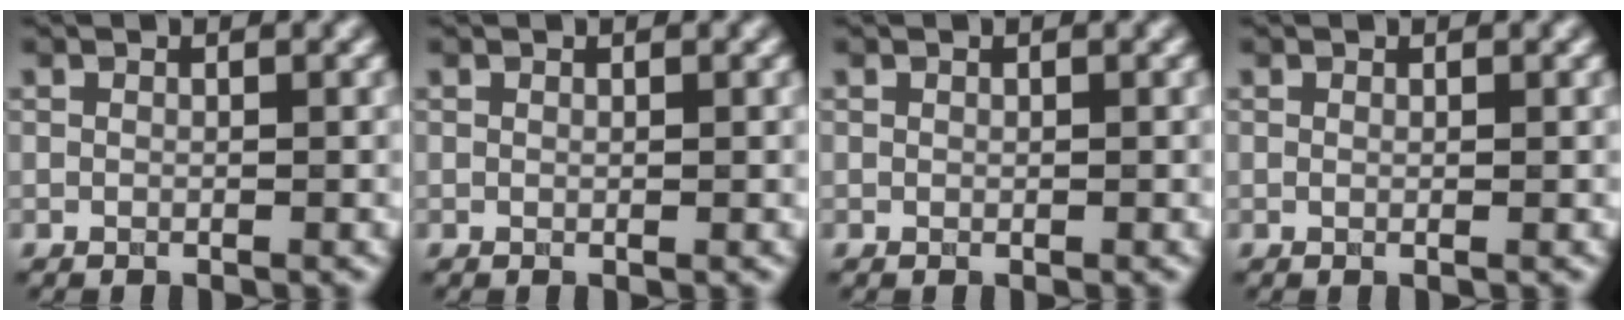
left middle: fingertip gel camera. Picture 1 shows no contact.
{"total": 0.0}
{"total": 0.0}
{"total": 0.5, "force": [0.1, 0.1, 0.5], "torque": [-0.008, -0.003, -0.002]}